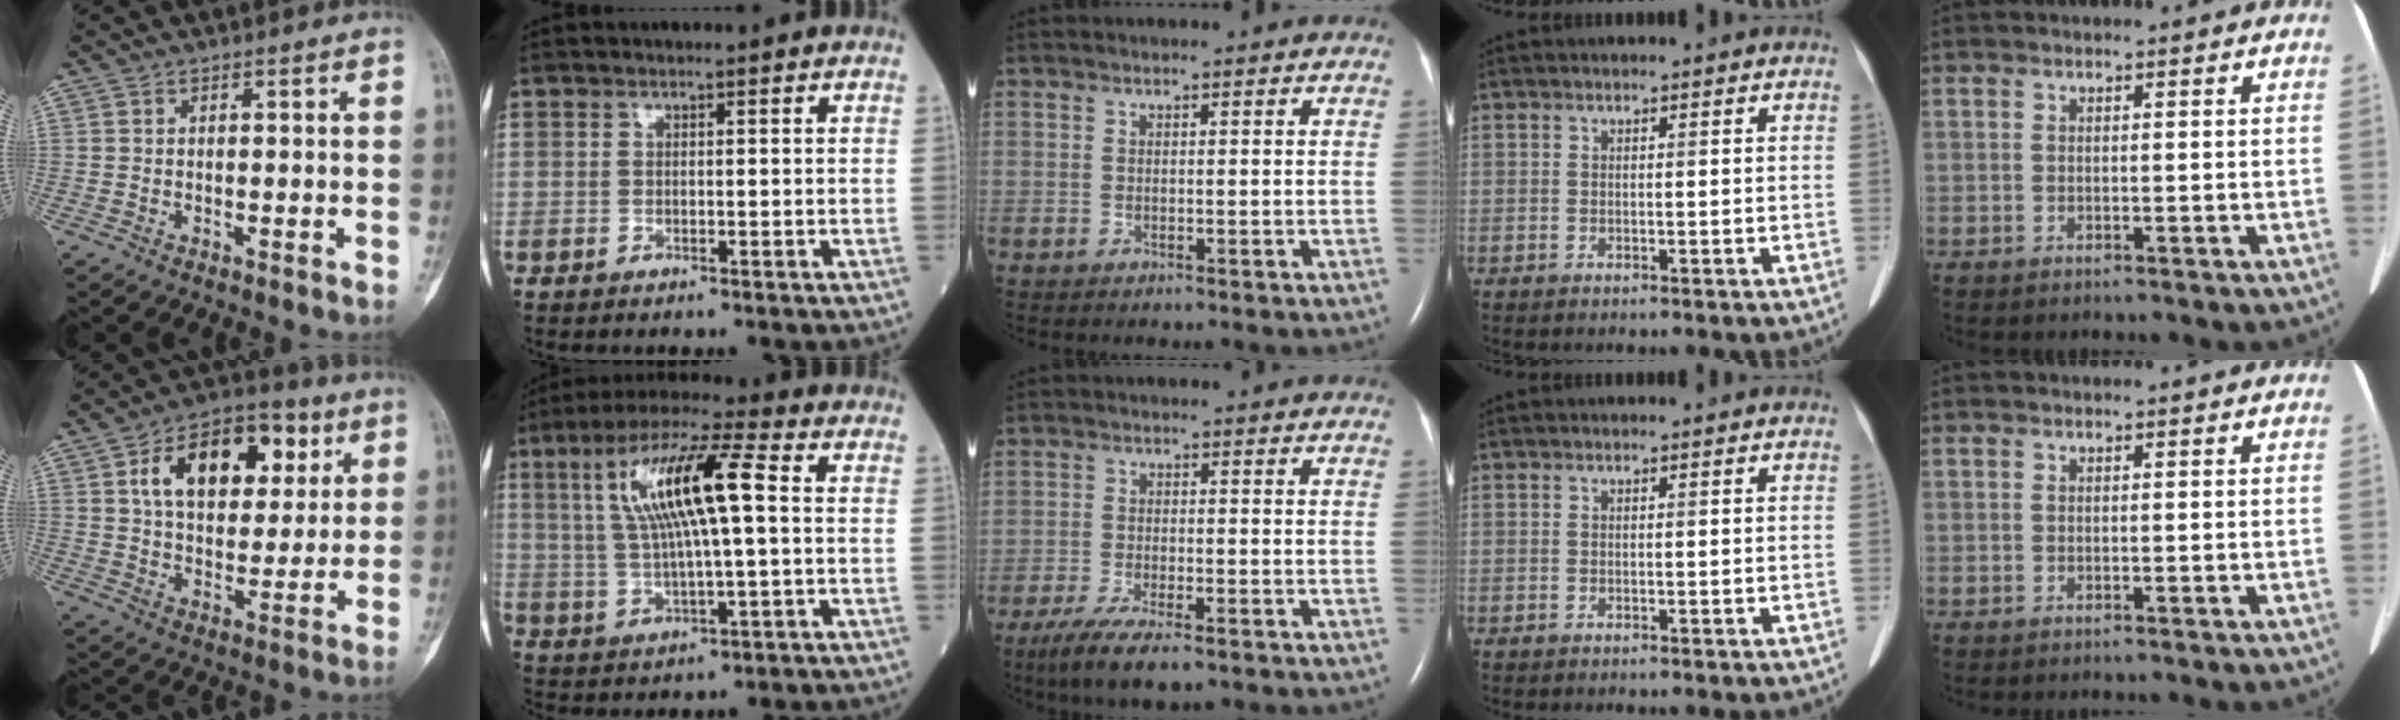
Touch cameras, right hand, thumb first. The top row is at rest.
{"thumb": {"total": 17.5, "force": [6.2, 10.6, 12.5], "torque": [-0.157, -0.001, 0.097]}, "index": {"total": 13.7, "force": [2.6, 1.9, 13.3], "torque": [-0.256, 0.025, 0.047]}, "middle": {"total": 8.7, "force": [-6.2, 2.1, 5.8], "torque": [-0.101, -0.019, -0.097]}}